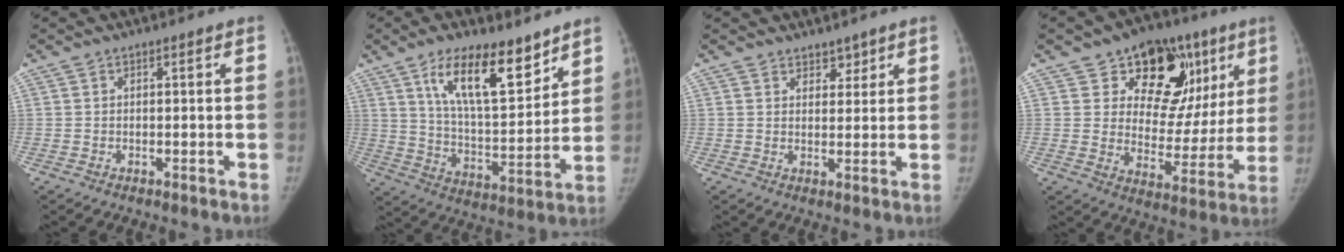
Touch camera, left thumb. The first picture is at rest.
{"total": 16.4, "force": [10.2, 5.9, 11.4], "torque": [-0.152, -0.064, 0.185]}
{"total": 3.3, "force": [2.6, 2.0, 0.5], "torque": [0.019, -0.018, 0.040]}
{"total": 21.0, "force": [10.3, 13.4, 12.6], "torque": [-0.100, -0.021, 0.151]}